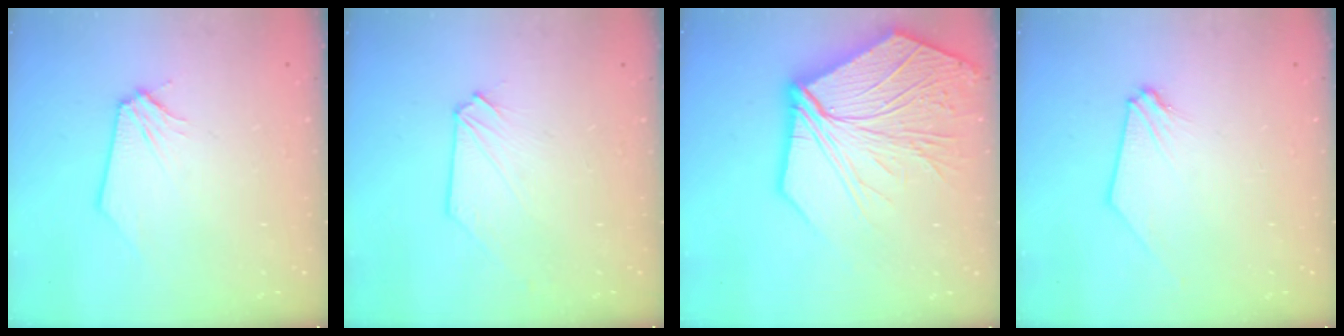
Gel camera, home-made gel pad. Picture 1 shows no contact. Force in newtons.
{"total": 0.0}
{"total": 23.9, "press": 23.6, "slide": 3.8}
{"total": 0.0}